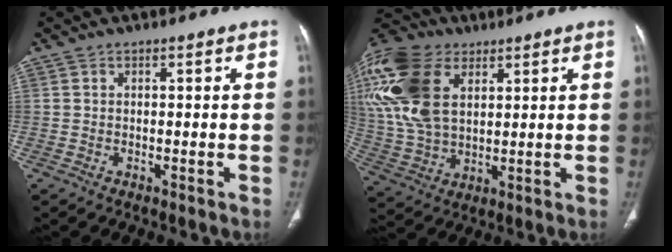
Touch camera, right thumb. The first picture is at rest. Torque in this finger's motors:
{"motor_torque": [0.55, 0.72, 1.88, 0.90, 0.47]}